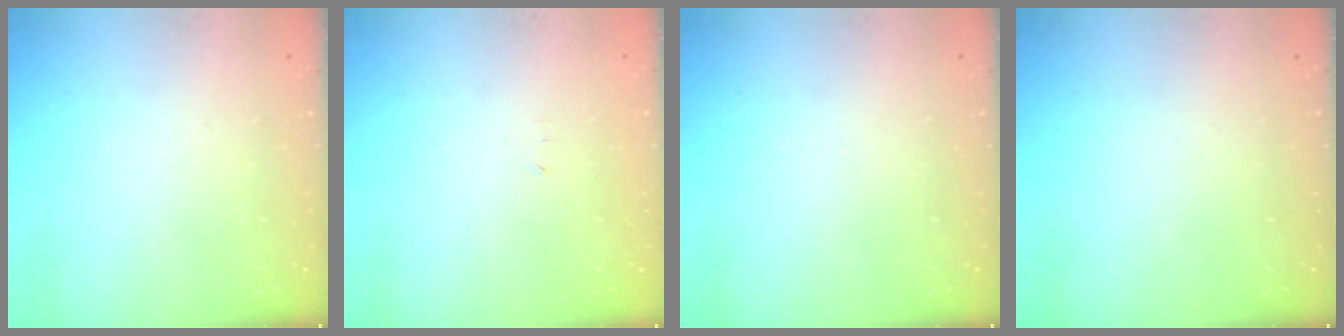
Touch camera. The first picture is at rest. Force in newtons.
{"total": 2.4, "press": 2.4, "slide": 0.4}
{"total": 0.0}
{"total": 0.0}